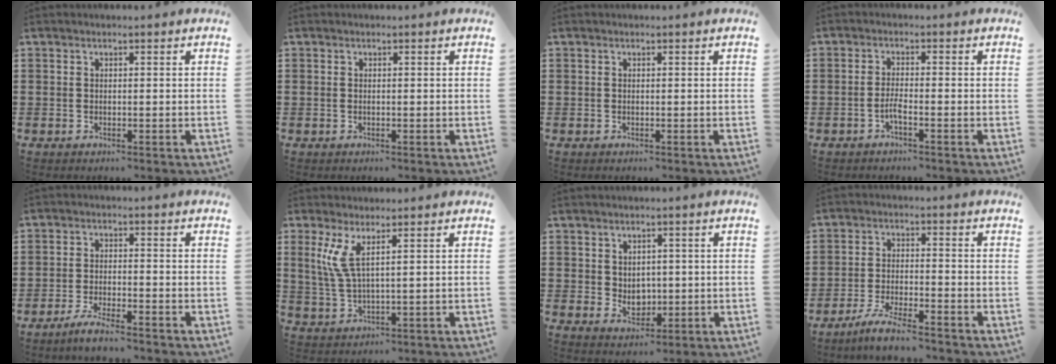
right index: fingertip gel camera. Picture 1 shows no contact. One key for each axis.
{"total": 0.0}
{"total": 0.0}
{"total": 2.3, "fx": -1.3, "fy": 0.1, "fz": 1.9, "tx": -0.043, "ty": -0.006, "tz": -0.024}
{"total": 3.3, "fx": -3.0, "fy": -0.2, "fz": 1.3, "tx": -0.029, "ty": -0.001, "tz": -0.060}
{"total": 4.9, "fx": 2.3, "fy": 0.7, "fz": 4.3, "tx": -0.116, "ty": -0.012, "tz": 0.034}
{"total": 3.0, "fx": 1.2, "fy": 2.4, "fz": 1.3, "tx": -0.017, "ty": -0.002, "tz": 0.020}
{"total": 4.9, "fx": -4.5, "fy": -0.1, "fz": 2.0, "tx": -0.047, "ty": -0.009, "tz": -0.088}